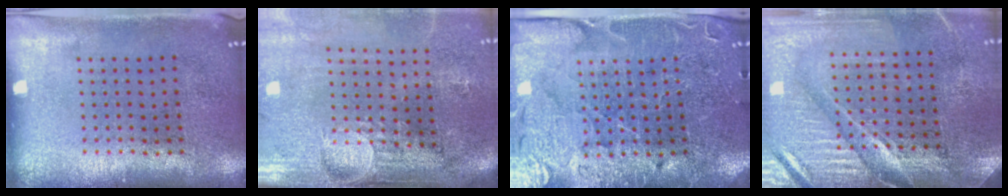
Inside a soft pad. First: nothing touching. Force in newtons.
{"total": 4.4, "press": 3.6, "slide": 2.6}
{"total": 3.6, "press": 3.4, "slide": 1.0}
{"total": 4.0, "press": 3.8, "slide": 1.5}